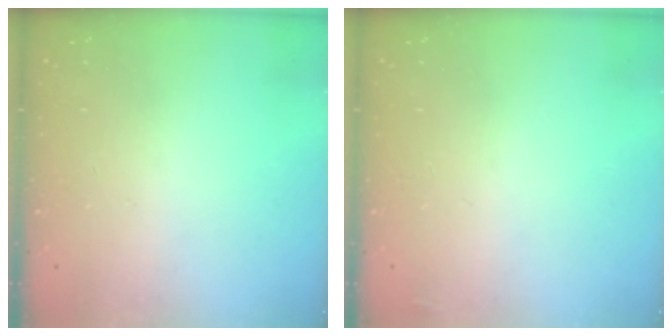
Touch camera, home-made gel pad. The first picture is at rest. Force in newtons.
{"total": 2.5, "press": 2.4, "slide": 0.8}